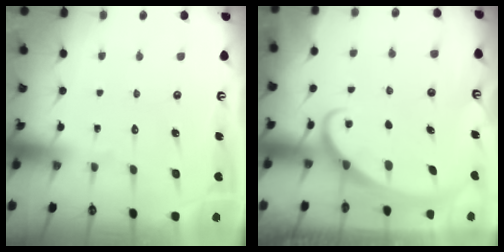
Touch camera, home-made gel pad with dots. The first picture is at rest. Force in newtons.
{"total": 2.1, "press": 2.1, "slide": 0.1}